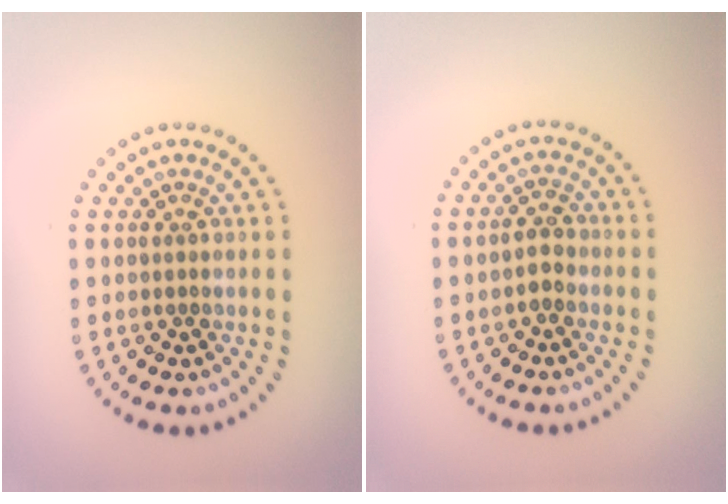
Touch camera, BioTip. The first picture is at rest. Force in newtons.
{"total": 1.6, "press": 1.5, "slide": 0.5}